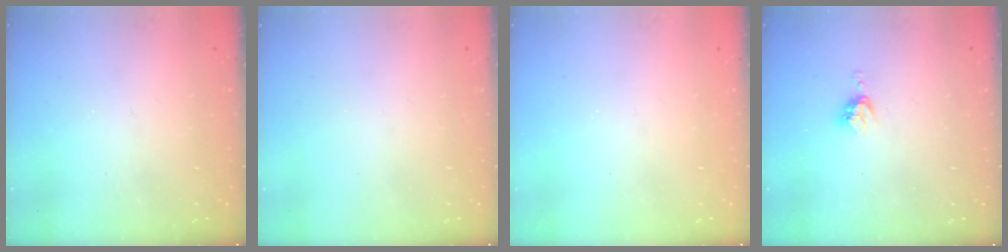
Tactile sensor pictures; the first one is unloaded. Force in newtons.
{"total": 0.0}
{"total": 0.0}
{"total": 3.2, "press": 3.1, "slide": 0.4}